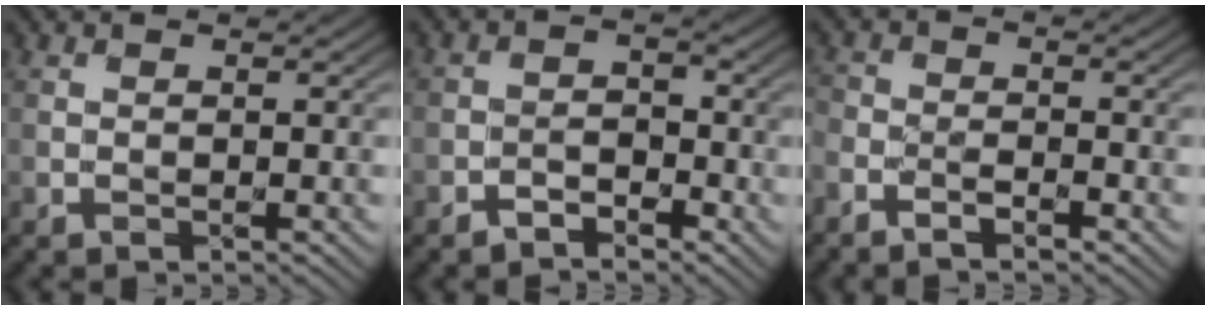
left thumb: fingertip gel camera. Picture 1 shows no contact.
{"total": 2.3, "force": [-1.7, 1.4, -0.5], "torque": [0.038, 0.006, -0.043]}
{"total": 3.1, "force": [-2.7, 1.0, 1.2], "torque": [-0.009, -0.002, -0.053]}